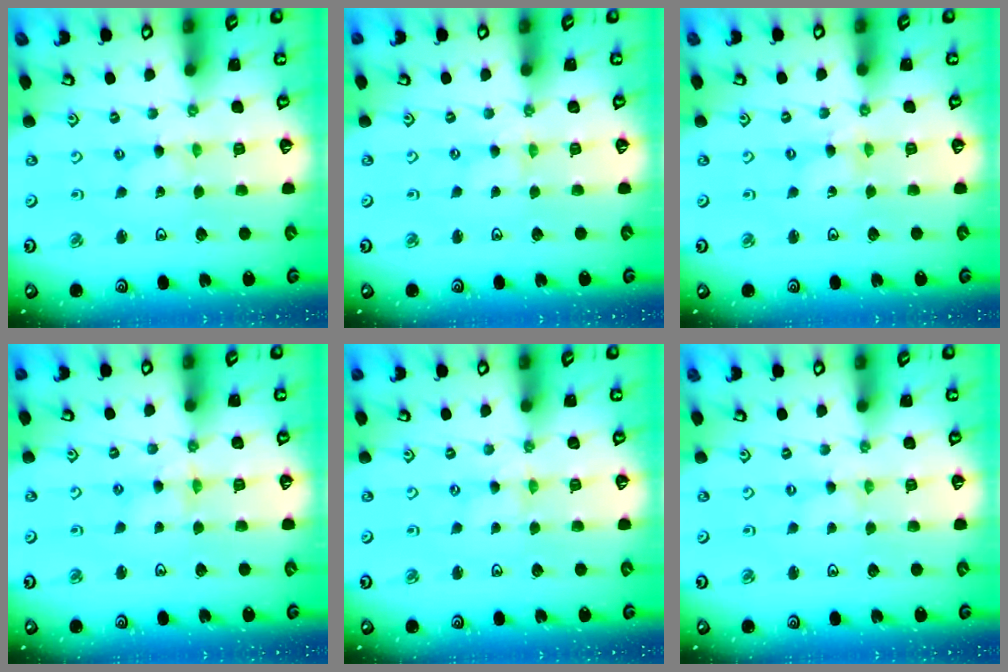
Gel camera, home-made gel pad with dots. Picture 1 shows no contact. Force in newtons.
{"total": 0.6, "press": 0.6, "slide": 0.1}
{"total": 1.4, "press": 1.4, "slide": 0.1}
{"total": 3.9, "press": 3.9, "slide": 0.3}
{"total": 0.0}
{"total": 1.3, "press": 1.3, "slide": 0.2}